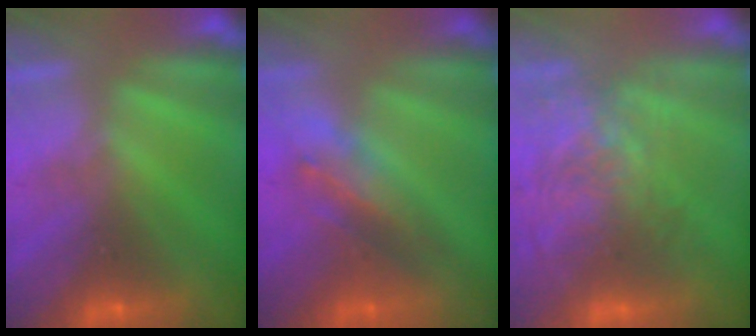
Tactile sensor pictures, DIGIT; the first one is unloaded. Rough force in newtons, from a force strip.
{"total": 2.9}
{"total": 3.8}